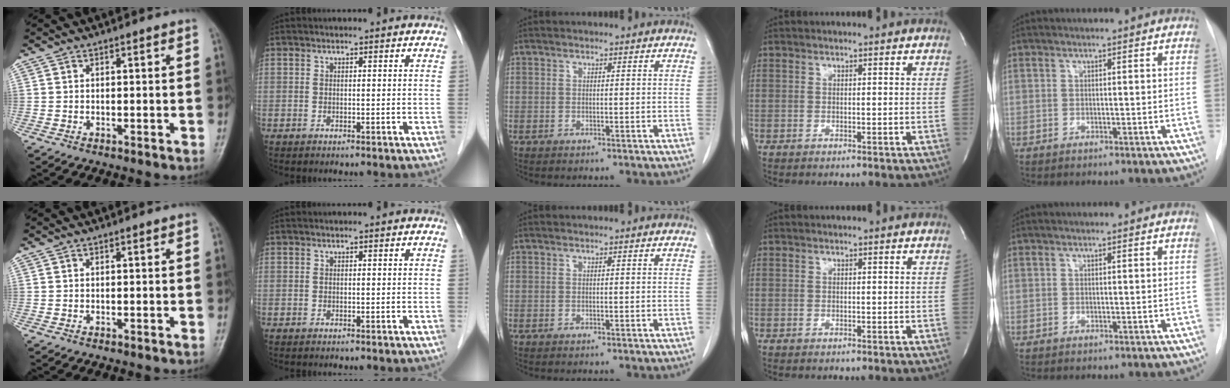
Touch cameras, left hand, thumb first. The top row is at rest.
{}